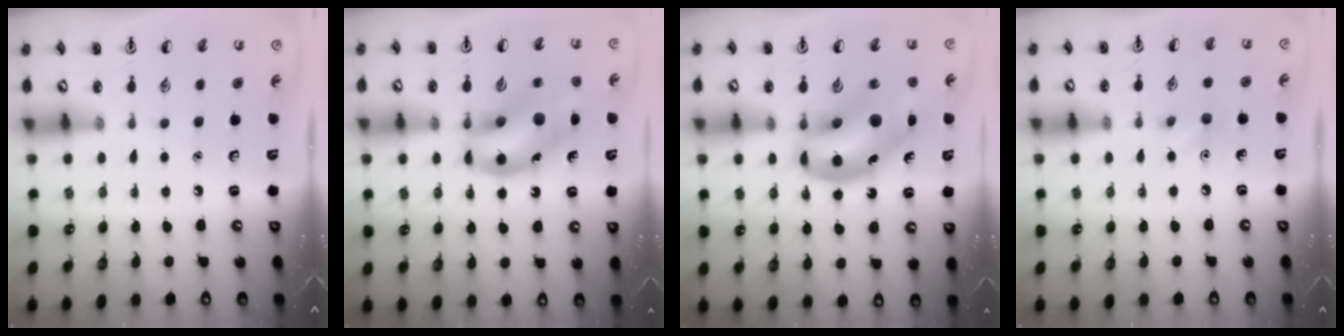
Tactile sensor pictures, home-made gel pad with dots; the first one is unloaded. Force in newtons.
{"total": 15.9, "press": 15.6, "slide": 2.6}
{"total": 15.8, "press": 15.2, "slide": 4.3}
{"total": 5.6, "press": 5.4, "slide": 1.6}